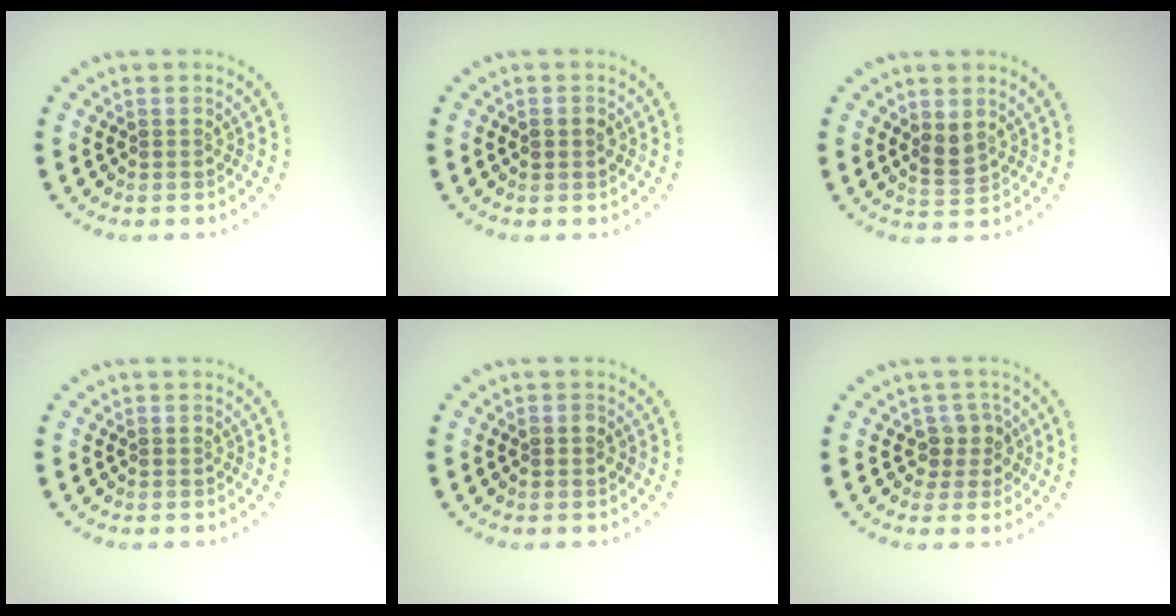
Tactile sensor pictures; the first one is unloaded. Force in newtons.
{"total": 1.3, "press": 1.3, "slide": 0.1}
{"total": 1.8, "press": 1.6, "slide": 0.9}
{"total": 0.0}
{"total": 1.0, "press": 1.0, "slide": 0.2}
{"total": 2.1, "press": 1.7, "slide": 1.2}